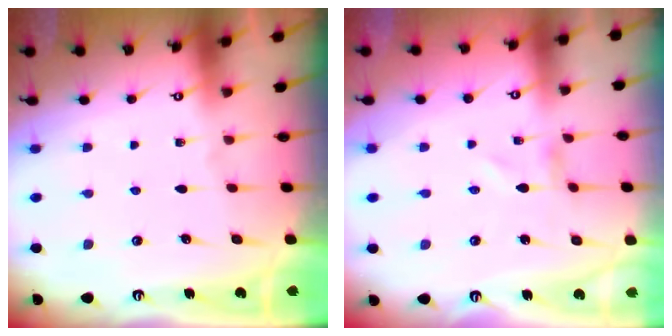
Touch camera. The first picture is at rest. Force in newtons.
{"total": 1.0, "press": 1.0, "slide": 0.0}